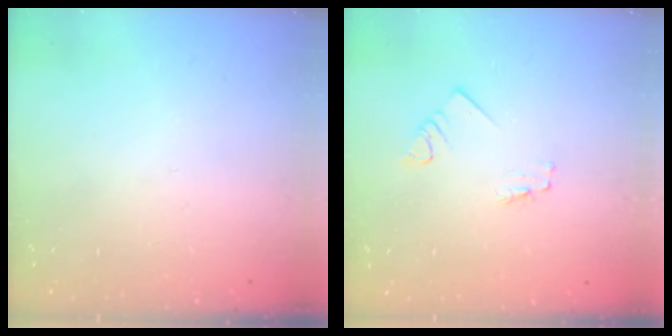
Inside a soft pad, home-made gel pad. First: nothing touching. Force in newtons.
{"total": 1.2, "press": 1.2, "slide": 0.1}